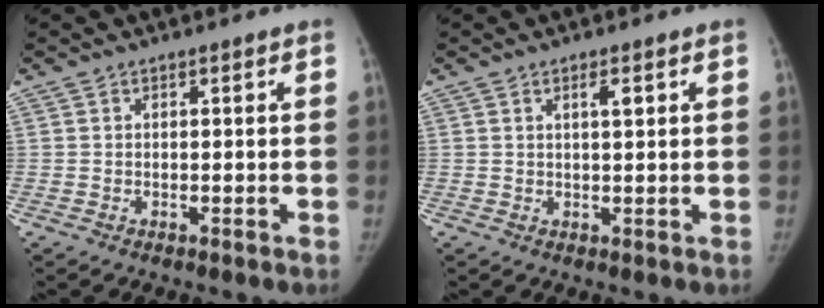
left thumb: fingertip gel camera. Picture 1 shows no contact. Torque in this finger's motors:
{"motor_torque": [-0.60, -0.08, 0.00, 0.40, -0.02]}